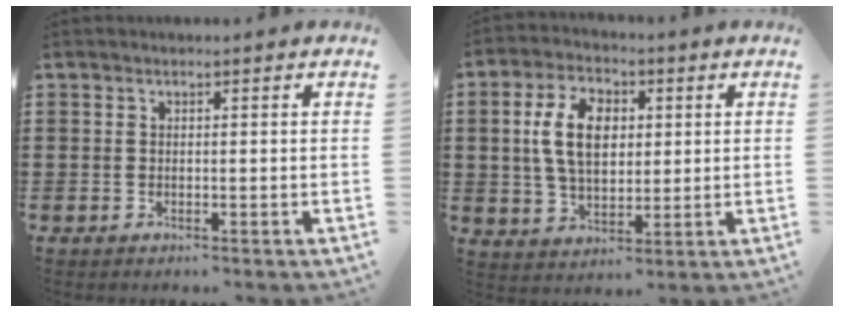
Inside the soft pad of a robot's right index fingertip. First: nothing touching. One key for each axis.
{"total": 9.3, "fx": 1.4, "fy": 5.7, "fz": 7.2, "tx": -0.170, "ty": 0.014, "tz": 0.018}